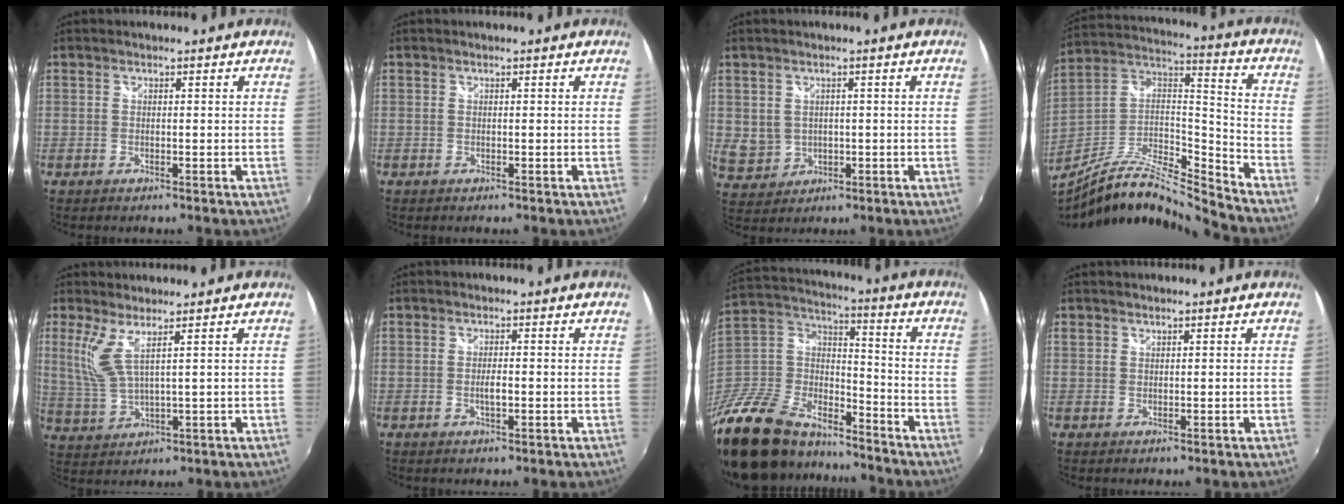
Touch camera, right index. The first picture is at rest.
{"total": 0.0}
{"total": 4.6, "force": [1.0, 4.0, 2.0], "torque": [-0.039, 0.000, 0.035]}
{"total": 17.4, "force": [-15.8, 1.2, 7.4], "torque": [-0.136, -0.004, -0.290]}
{"total": 5.4, "force": [2.9, 0.6, 4.5], "torque": [-0.109, -0.011, 0.067]}
{"total": 2.1, "force": [-0.4, 0.5, 2.0], "torque": [-0.035, -0.002, -0.007]}
{"total": 27.6, "force": [-20.4, 12.5, 13.7], "torque": [-0.318, 0.005, -0.346]}
{"total": 0.6, "force": [0.4, 0.4, 0.0], "torque": [-0.001, 0.001, 0.007]}